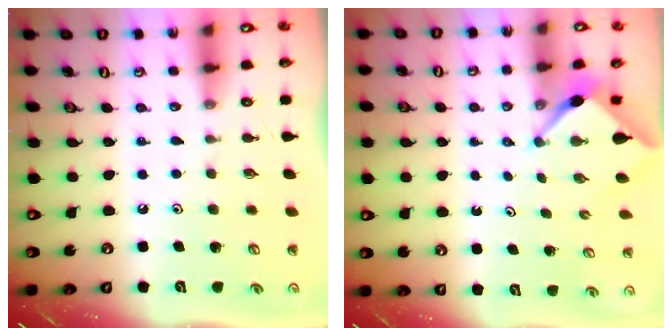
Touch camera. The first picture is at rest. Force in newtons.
{"total": 2.6, "press": 2.6, "slide": 0.3}